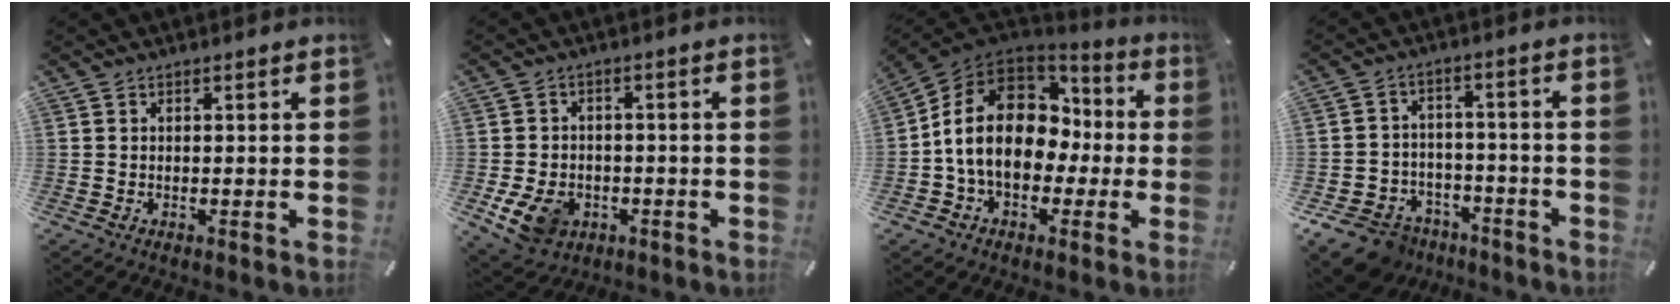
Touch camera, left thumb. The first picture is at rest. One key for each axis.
{"total": 8.7, "fx": -3.0, "fy": 6.9, "fz": 4.5, "tx": -0.095, "ty": 0.009, "tz": -0.057}
{"total": 15.8, "fx": -0.5, "fy": 12.5, "fz": 9.6, "tx": -0.191, "ty": 0.017, "tz": -0.003}
{"total": 10.7, "fx": -7.5, "fy": 6.8, "fz": 3.4, "tx": -0.073, "ty": 0.052, "tz": -0.136}